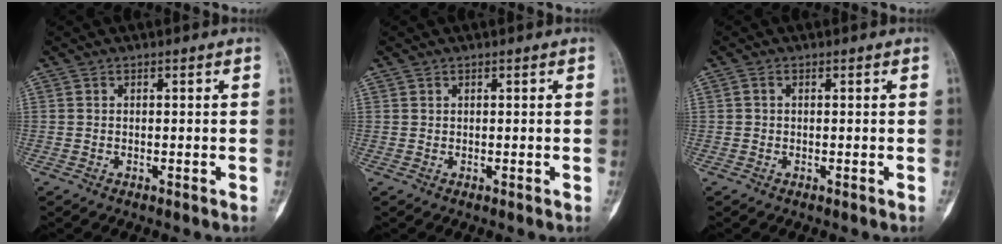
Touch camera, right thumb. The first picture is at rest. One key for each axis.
{"total": 0.0}
{"total": 0.6, "fx": 0.1, "fy": 0.5, "fz": 0.4, "tx": -0.005, "ty": 0.002, "tz": -0.001}